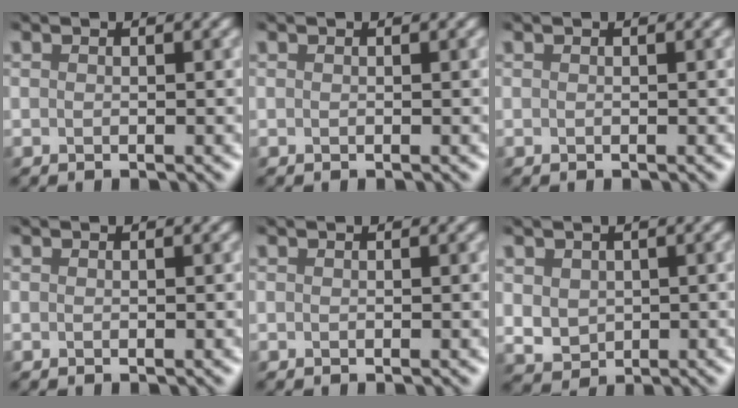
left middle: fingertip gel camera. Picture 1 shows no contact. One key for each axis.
{"total": 0.0}
{"total": 0.0}
{"total": 0.0}
{"total": 0.0}
{"total": 3.3, "fx": 1.0, "fy": 2.9, "fz": 1.1, "tx": -0.023, "ty": 0.015, "tz": 0.007}